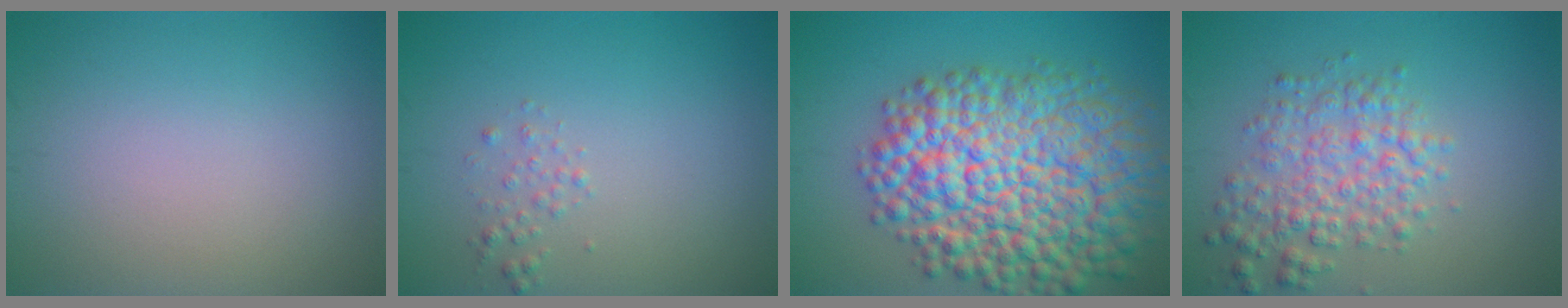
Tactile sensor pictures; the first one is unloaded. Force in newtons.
{"total": 0.9, "press": 0.9, "slide": 0.1}
{"total": 14.0, "press": 14.0, "slide": 0.4}
{"total": 4.5, "press": 4.5, "slide": 0.1}